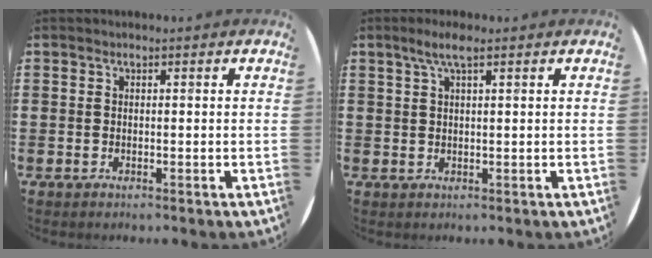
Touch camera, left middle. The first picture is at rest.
{"total": 2.9, "force": [1.7, 0.4, 2.4], "torque": [-0.049, 0.006, 0.028]}